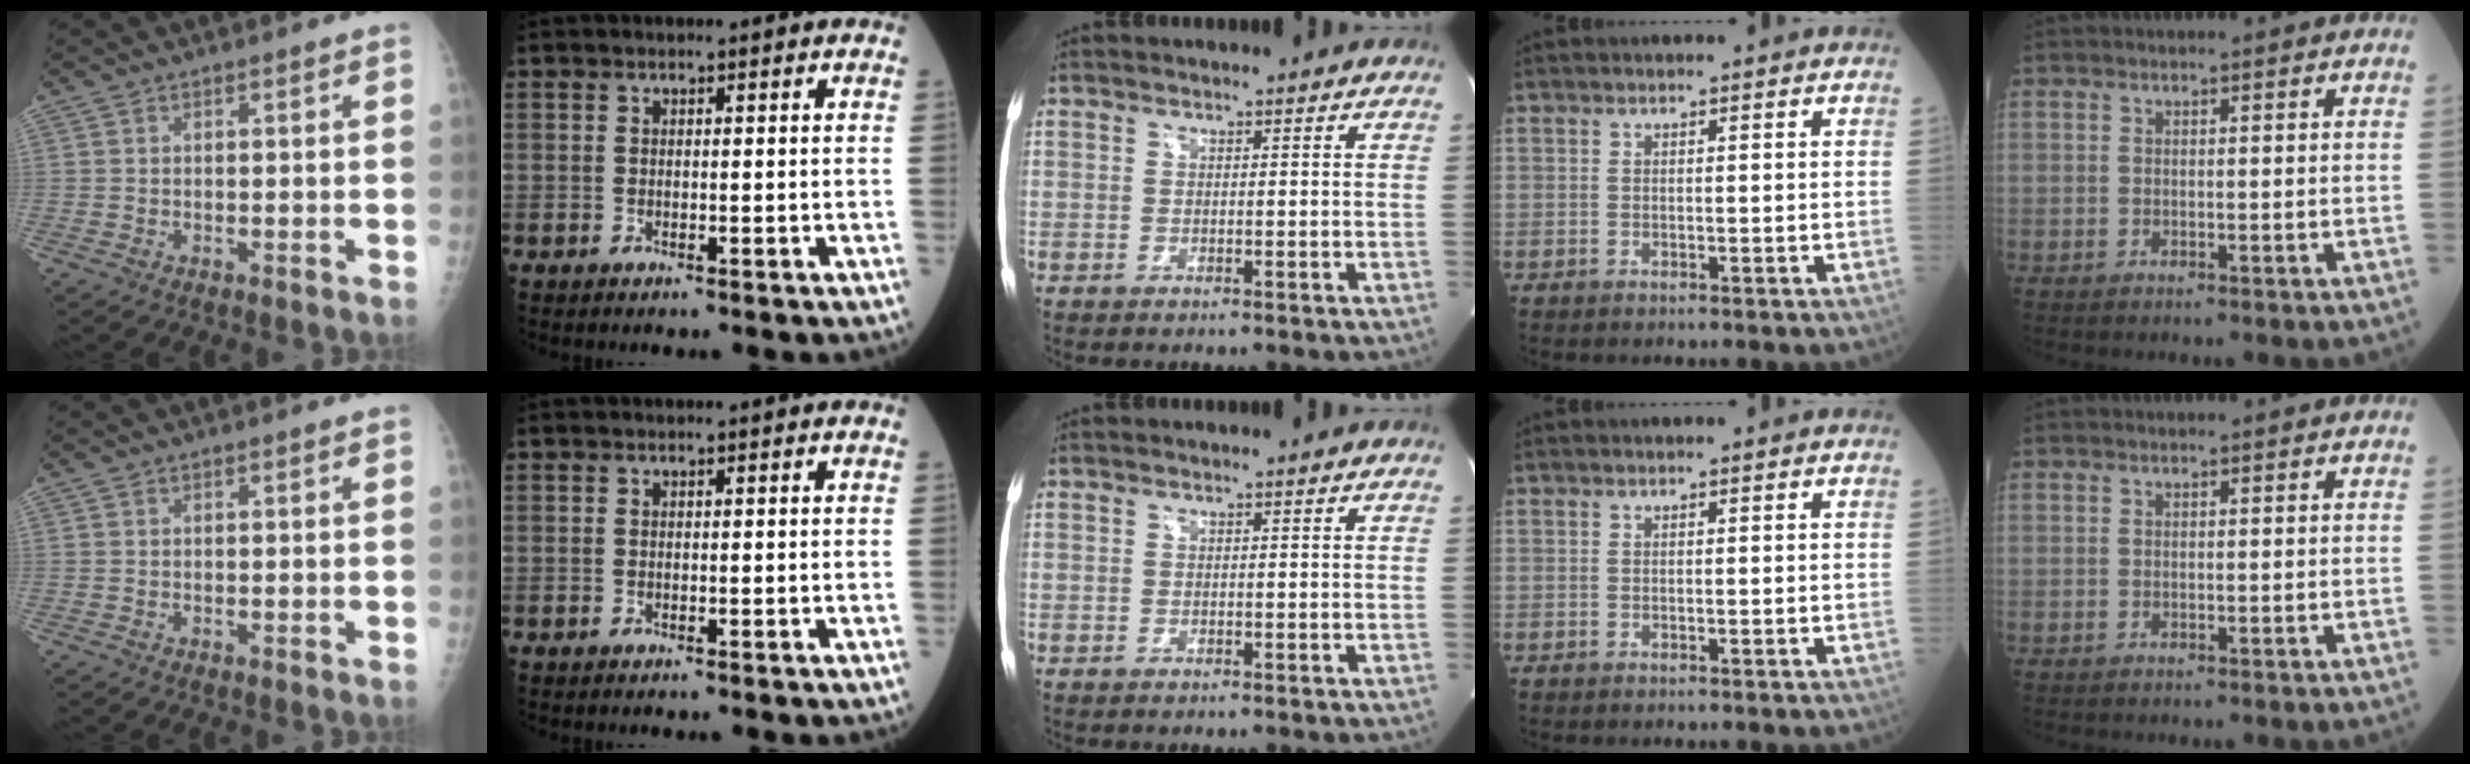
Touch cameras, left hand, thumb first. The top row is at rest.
{}